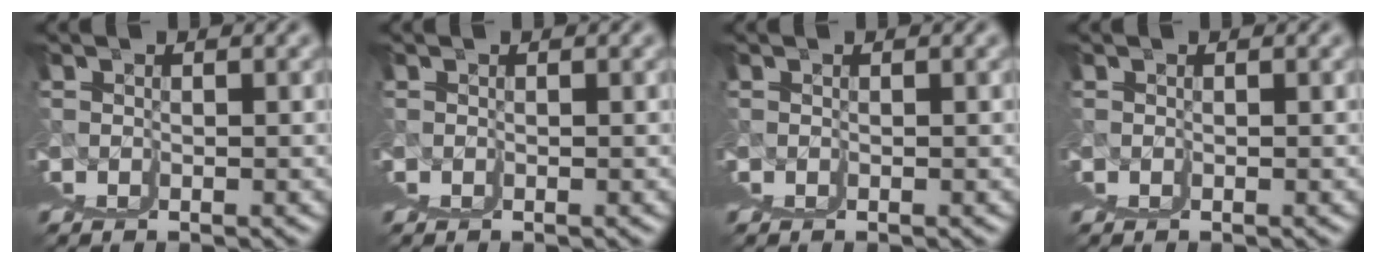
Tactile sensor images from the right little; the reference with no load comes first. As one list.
[{"total": 0.0}, {"total": 0.0}, {"total": 0.0}]